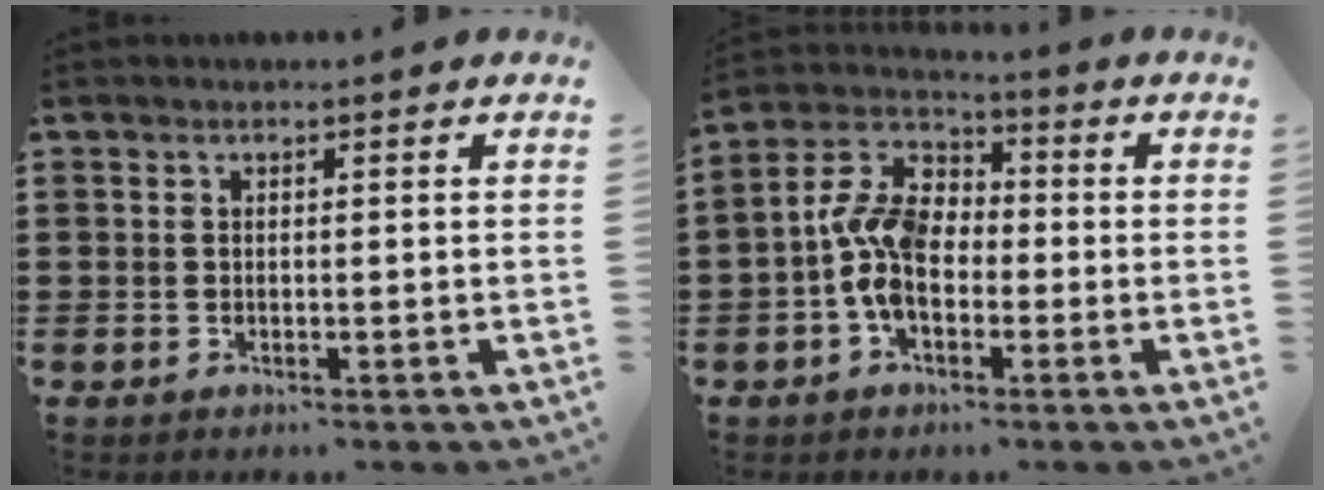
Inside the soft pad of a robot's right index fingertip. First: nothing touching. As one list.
[{"total": 9.3, "force": [-1.3, 6.1, 6.9], "torque": [-0.179, 0.003, -0.031]}]